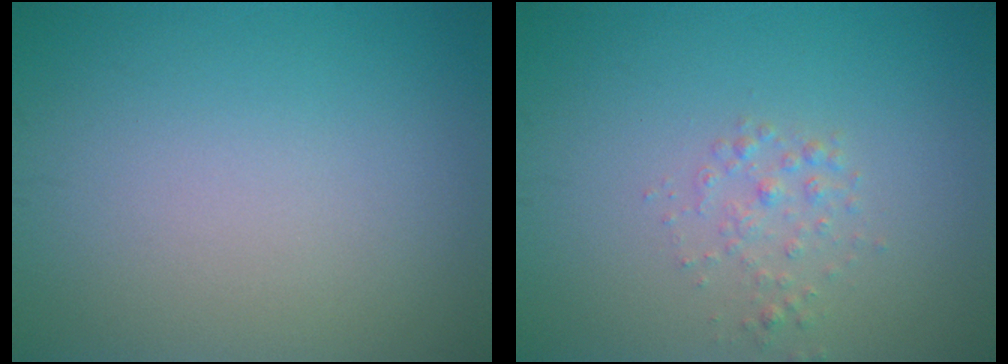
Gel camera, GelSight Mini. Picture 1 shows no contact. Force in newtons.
{"total": 1.4, "press": 1.4, "slide": 0.0}